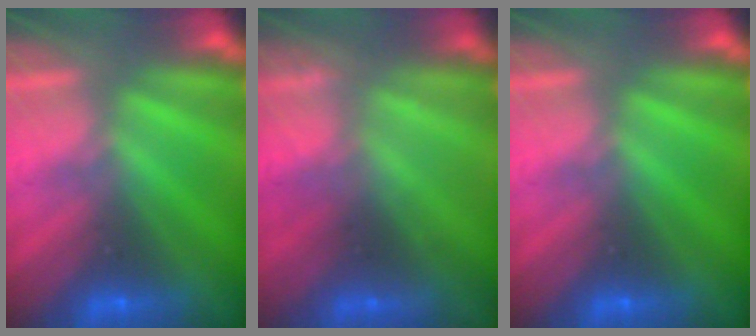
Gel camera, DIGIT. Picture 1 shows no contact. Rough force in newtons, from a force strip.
{"total": 2.1}
{"total": 0.0}